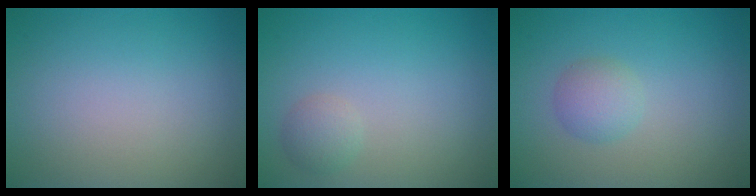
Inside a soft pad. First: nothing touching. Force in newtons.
{"total": 1.5, "press": 1.5, "slide": 0.1}
{"total": 2.0, "press": 2.0, "slide": 0.0}